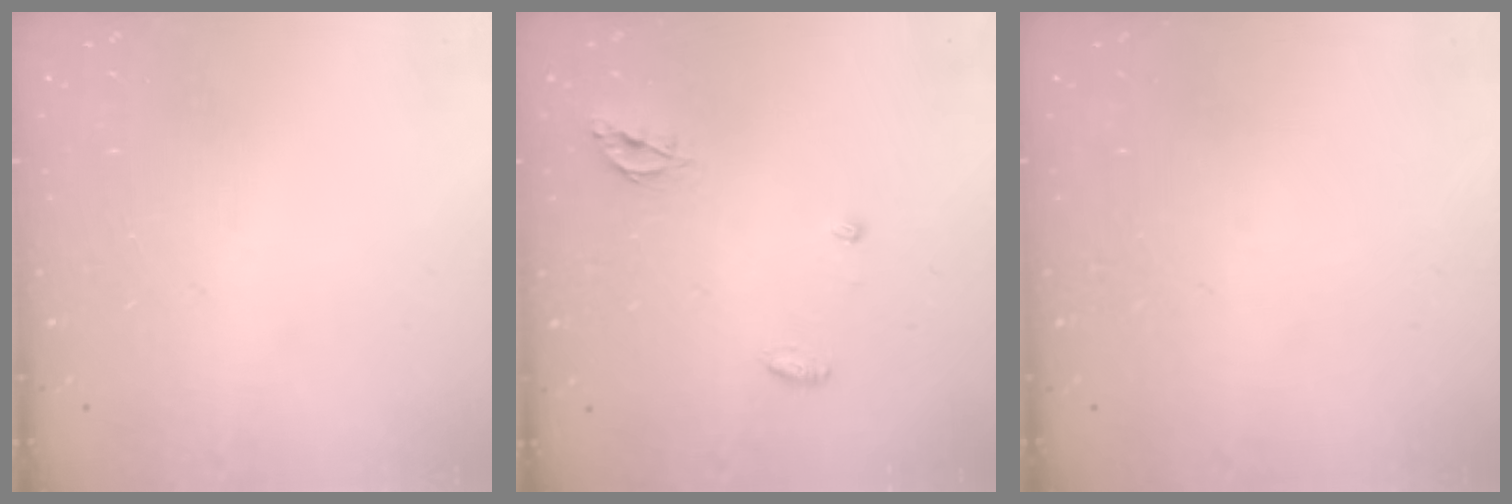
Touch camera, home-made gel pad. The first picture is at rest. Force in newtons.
{"total": 4.4, "press": 4.4, "slide": 0.4}
{"total": 0.0}